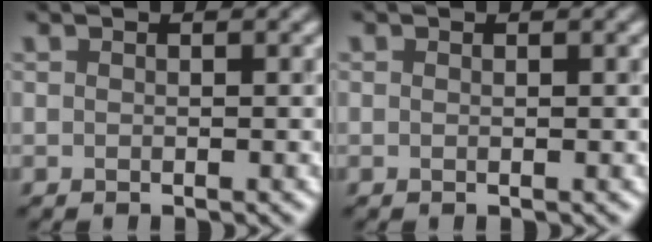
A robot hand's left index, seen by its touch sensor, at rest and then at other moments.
{"total": 0.0}